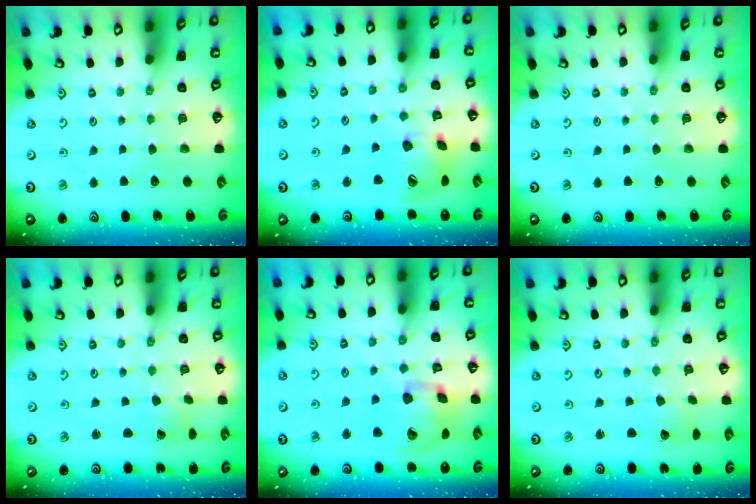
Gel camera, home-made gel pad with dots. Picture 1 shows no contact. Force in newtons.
{"total": 15.3, "press": 15.1, "slide": 2.3}
{"total": 0.0}
{"total": 0.9, "press": 0.9, "slide": 0.1}
{"total": 15.4, "press": 15.2, "slide": 2.5}
{"total": 2.0, "press": 2.0, "slide": 0.1}